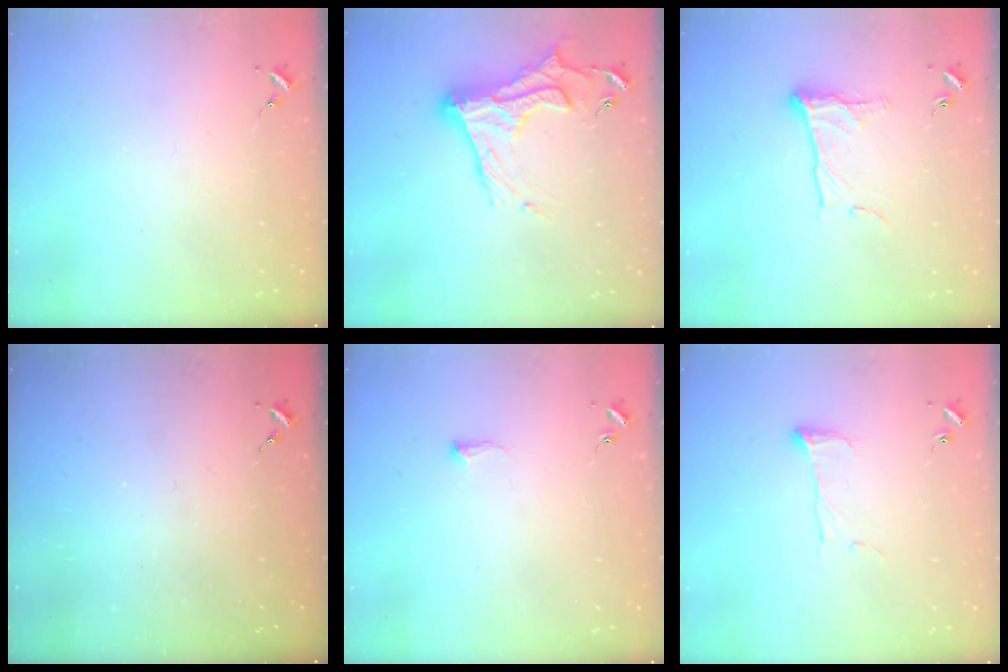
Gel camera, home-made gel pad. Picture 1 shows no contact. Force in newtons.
{"total": 17.8, "press": 17.7, "slide": 1.6}
{"total": 11.1, "press": 11.1, "slide": 0.6}
{"total": 0.0}
{"total": 5.2, "press": 5.1, "slide": 0.8}
{"total": 6.6, "press": 6.6, "slide": 0.4}